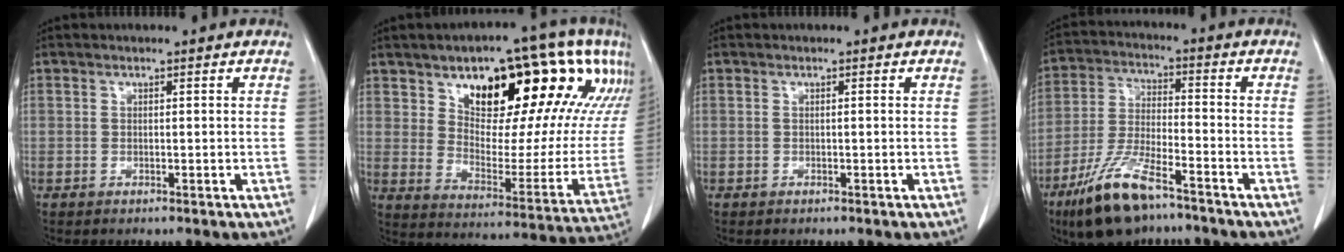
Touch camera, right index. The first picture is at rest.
{"total": 27.9, "force": [15.1, 9.6, 21.4], "torque": [-0.260, 0.026, 0.215]}
{"total": 0.0}
{"total": 12.6, "force": [-8.5, 3.1, 8.8], "torque": [-0.184, -0.023, -0.157]}